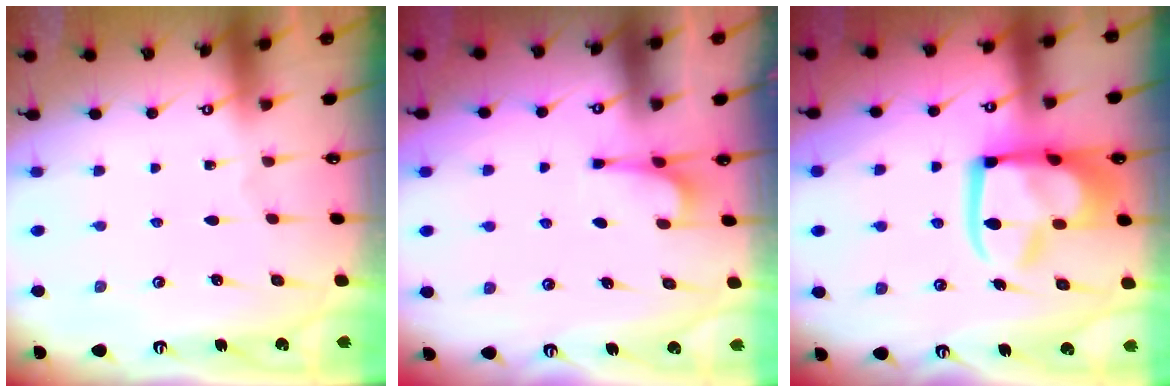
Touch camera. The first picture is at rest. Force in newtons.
{"total": 1.2, "press": 1.2, "slide": 0.5}
{"total": 17.7, "press": 17.6, "slide": 2.1}